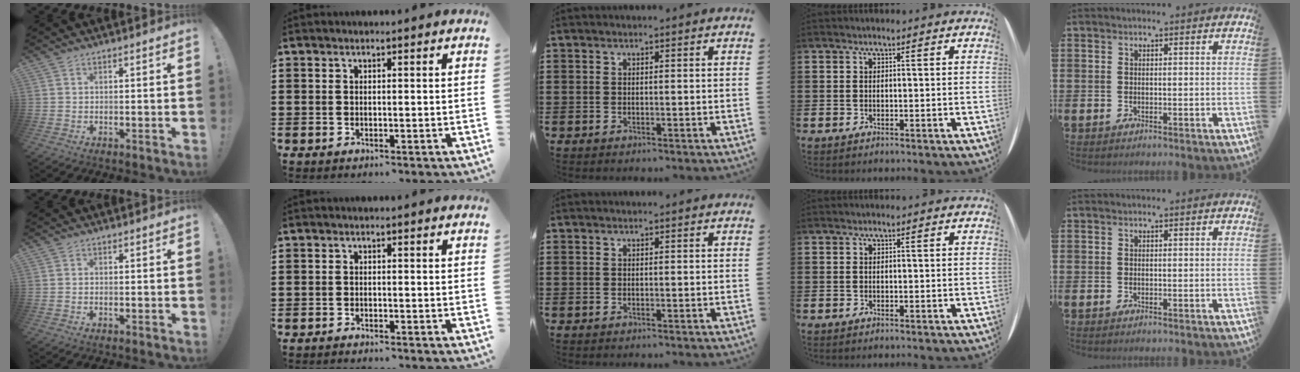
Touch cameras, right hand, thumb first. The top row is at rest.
{"thumb": {"total": 0.6, "force": [-0.3, 0.4, 0.3], "torque": [-0.013, 0.005, -0.003]}, "index": {"total": 0.9, "force": [-0.9, 0.0, 0.0], "torque": [-0.003, 0.000, -0.018]}}